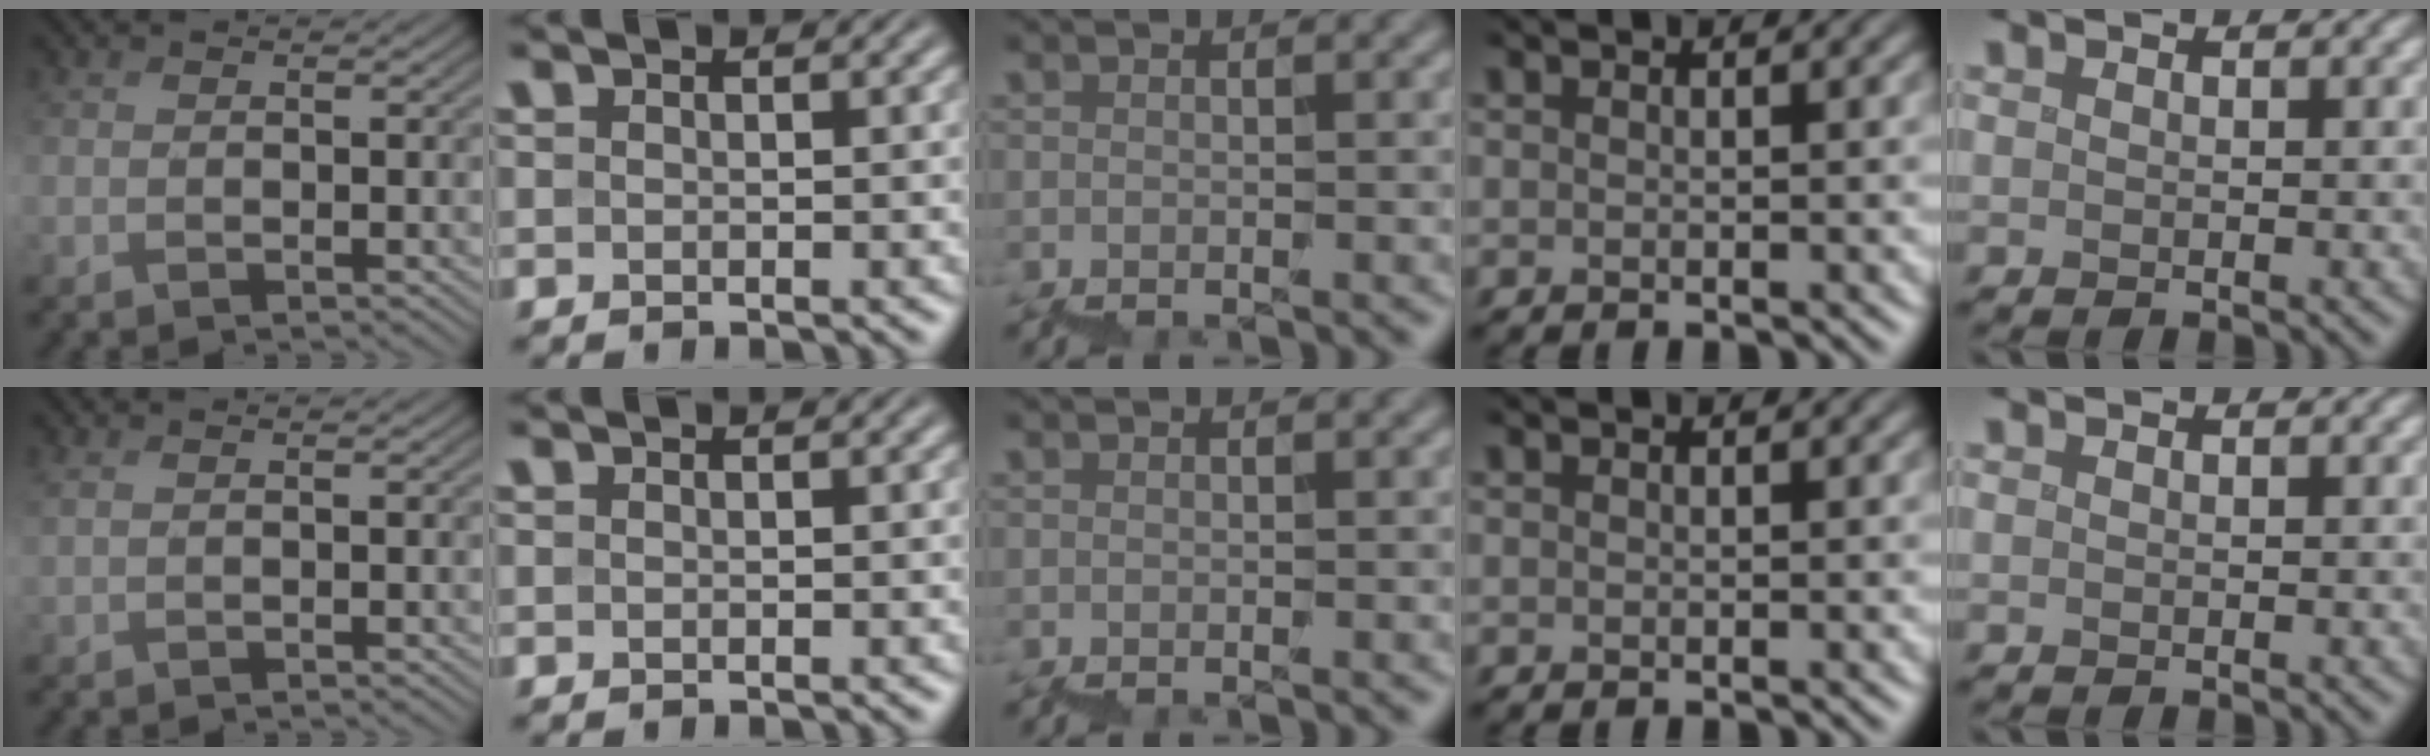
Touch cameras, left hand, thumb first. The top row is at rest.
{"thumb": {"total": 0.9, "force": [0.6, 0.2, 0.6], "torque": [-0.021, 0.001, 0.013]}}